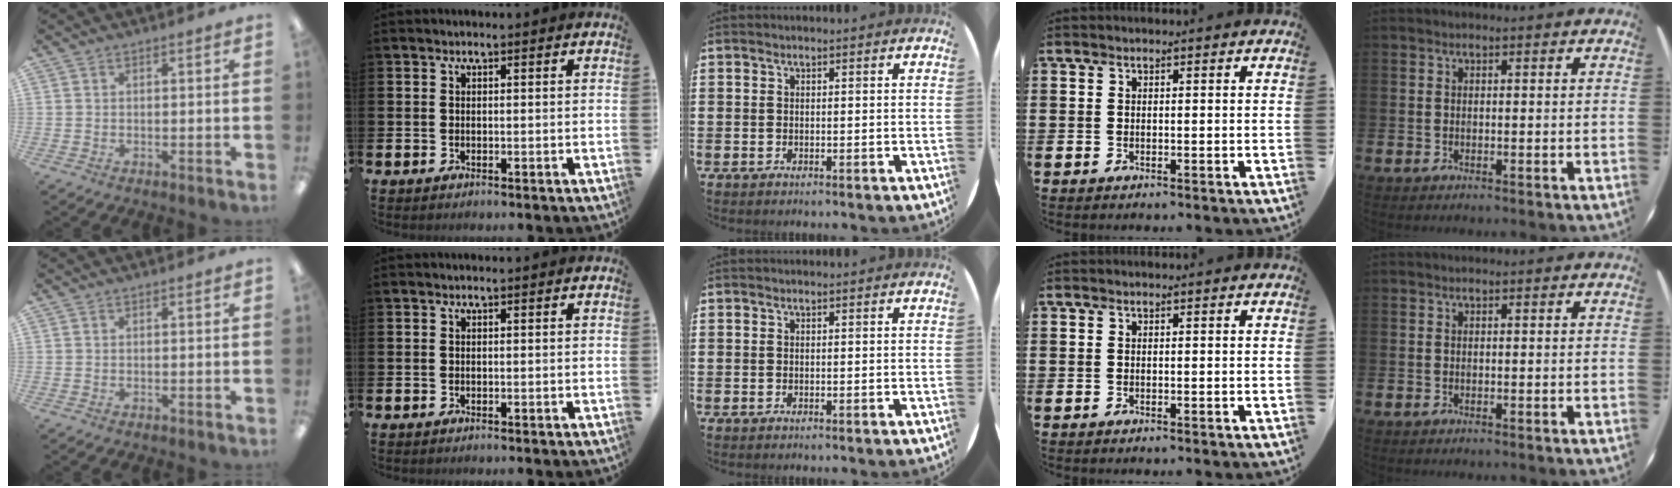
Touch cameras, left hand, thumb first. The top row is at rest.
{}